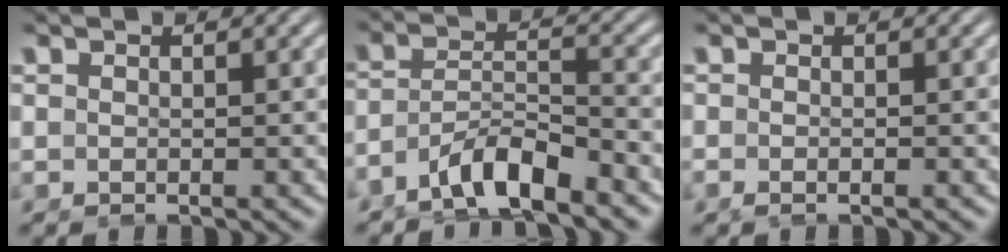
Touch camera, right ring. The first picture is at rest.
{"total": 4.8, "force": [-3.5, 1.9, 2.7], "torque": [-0.052, -0.021, -0.051]}
{"total": 1.1, "force": [-0.8, 0.5, 0.5], "torque": [-0.017, -0.006, -0.014]}